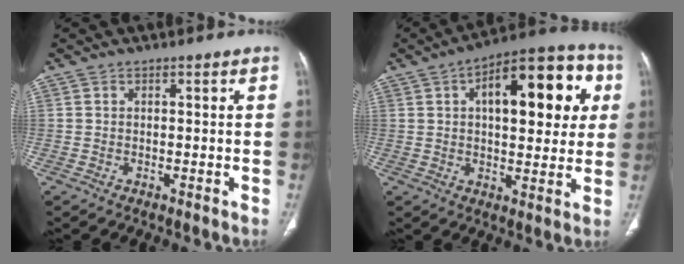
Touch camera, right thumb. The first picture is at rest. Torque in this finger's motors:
{"motor_torque": [-0.83, 1.43, 0.52, -0.04, 0.11]}